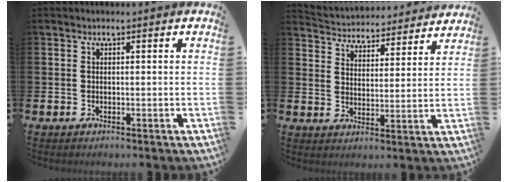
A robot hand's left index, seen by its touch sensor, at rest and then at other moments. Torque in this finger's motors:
{"motor_torque": [0.90, -1.24, 0.26, 0.00]}